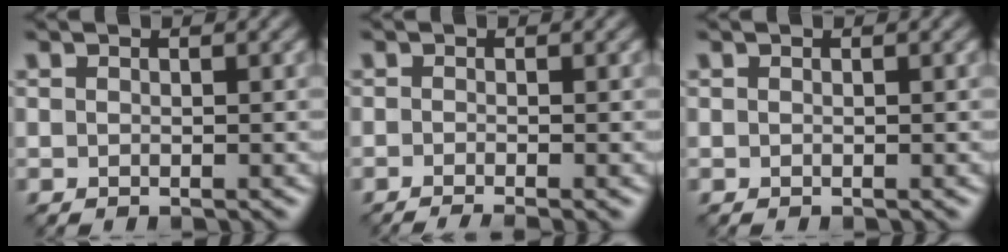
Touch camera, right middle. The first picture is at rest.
{"total": 2.6, "force": [-1.3, 0.7, 2.1], "torque": [-0.018, -0.007, -0.028]}
{"total": 0.0}